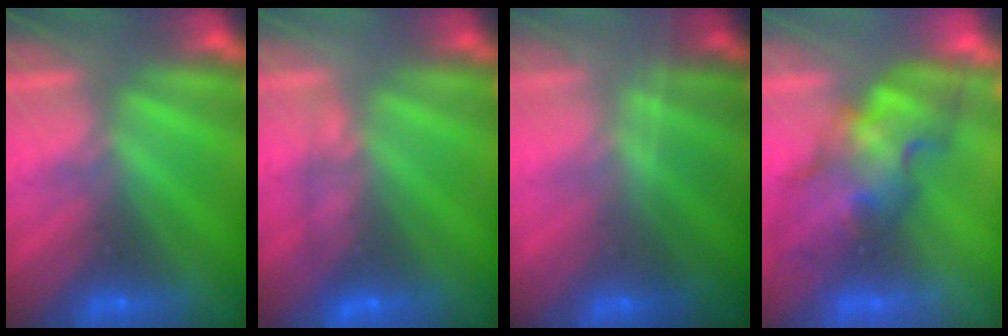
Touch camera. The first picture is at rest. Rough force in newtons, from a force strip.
{"total": 4.7}
{"total": 1.7}
{"total": 3.4}